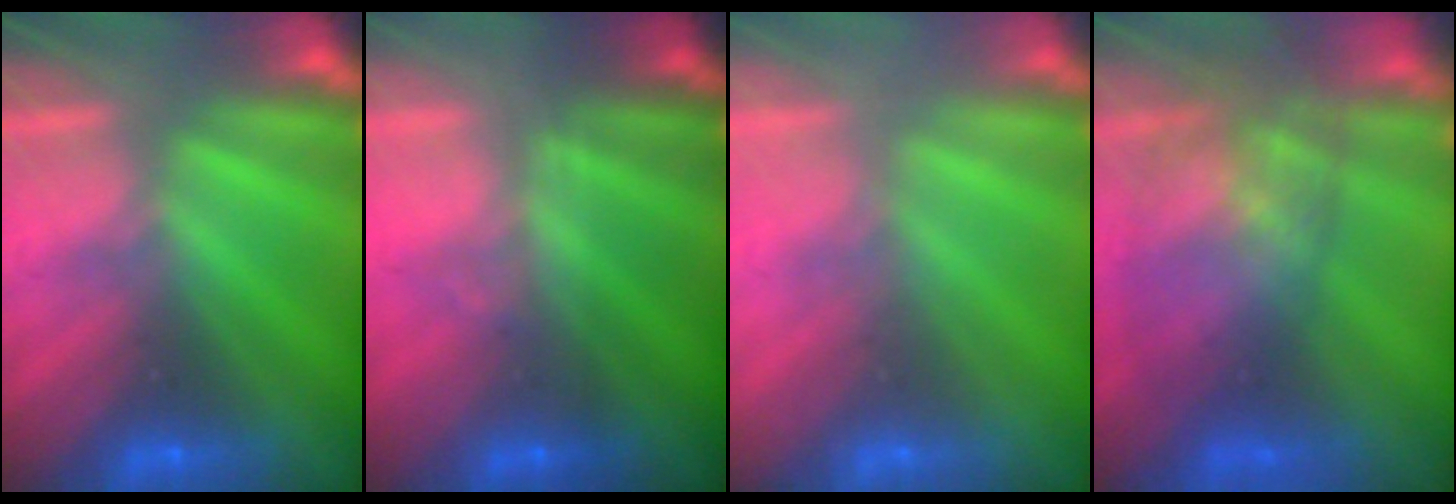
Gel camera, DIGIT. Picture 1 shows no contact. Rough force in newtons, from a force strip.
{"total": 1.8}
{"total": 2.1}
{"total": 7.0}